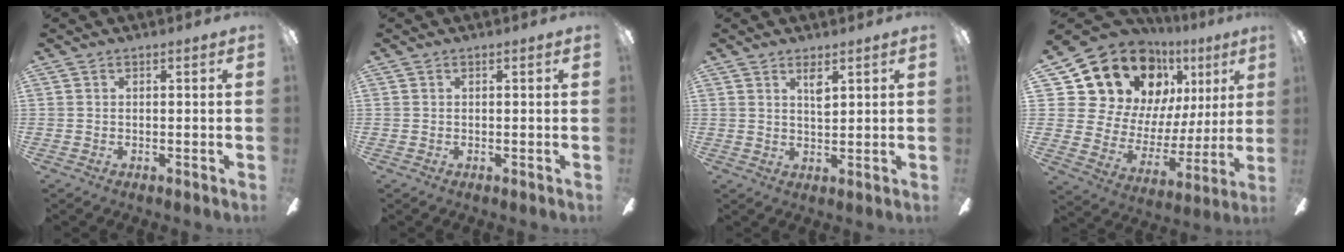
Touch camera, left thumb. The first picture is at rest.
{"total": 0.0}
{"total": 3.1, "force": [2.3, 0.9, 2.0], "torque": [-0.030, -0.010, 0.036]}
{"total": 20.0, "force": [12.9, 12.9, 8.1], "torque": [-0.161, -0.088, 0.258]}